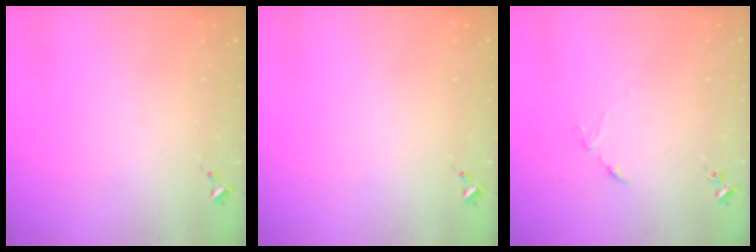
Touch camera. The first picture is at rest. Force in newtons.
{"total": 0.0}
{"total": 3.8, "press": 3.8, "slide": 0.5}